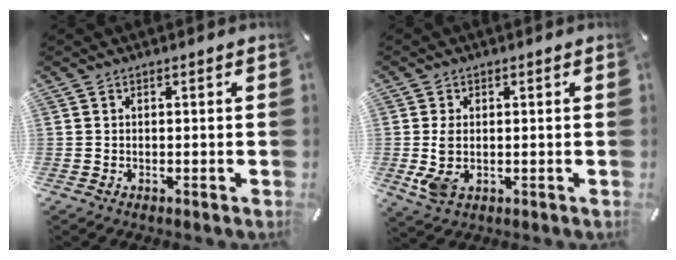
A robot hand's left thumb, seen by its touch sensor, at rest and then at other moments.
{"total": 5.1, "force": [0.0, 3.4, 3.9], "torque": [-0.097, -0.001, -0.004]}